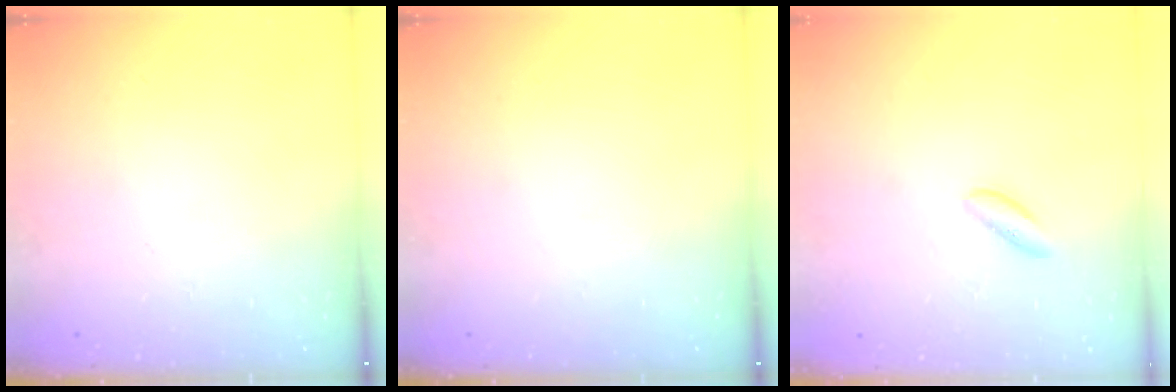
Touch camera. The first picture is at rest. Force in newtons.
{"total": 0.0}
{"total": 1.3, "press": 1.2, "slide": 0.5}